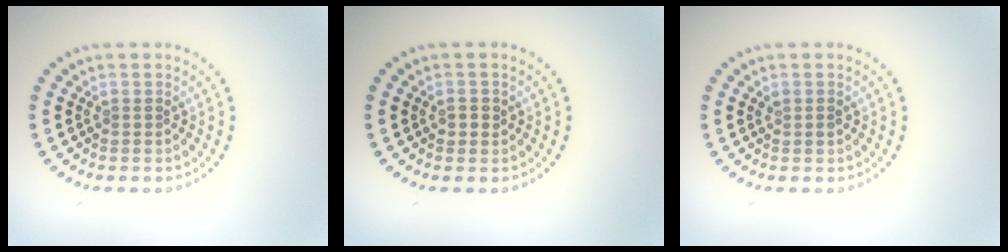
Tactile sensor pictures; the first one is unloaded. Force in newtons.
{"total": 1.0, "press": 1.0, "slide": 0.1}
{"total": 0.7, "press": 0.7, "slide": 0.2}